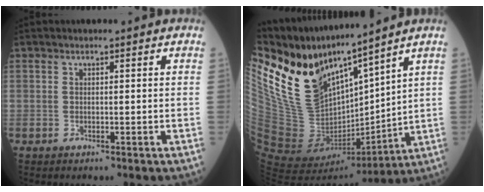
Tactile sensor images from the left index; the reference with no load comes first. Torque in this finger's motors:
{"motor_torque": [1.05, -1.08, 0.43, 0.15]}